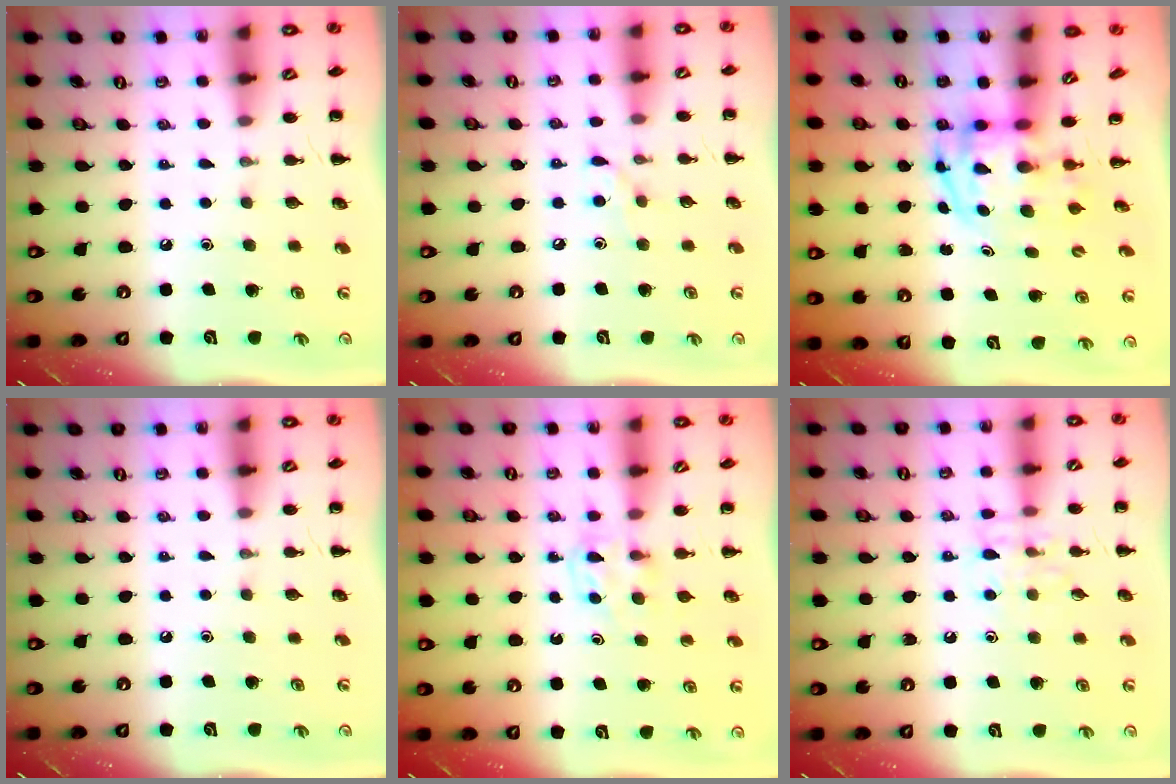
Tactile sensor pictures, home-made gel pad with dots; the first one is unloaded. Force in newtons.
{"total": 6.0, "press": 5.6, "slide": 2.1}
{"total": 3.7, "press": 3.6, "slide": 0.6}
{"total": 0.0}
{"total": 3.6, "press": 3.3, "slide": 1.3}
{"total": 8.4, "press": 8.3, "slide": 0.7}